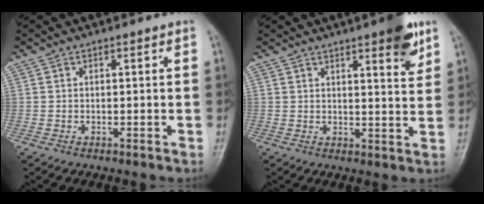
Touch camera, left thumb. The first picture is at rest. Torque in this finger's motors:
{"motor_torque": [1.10, 0.75, 0.71, -0.80, 0.01]}